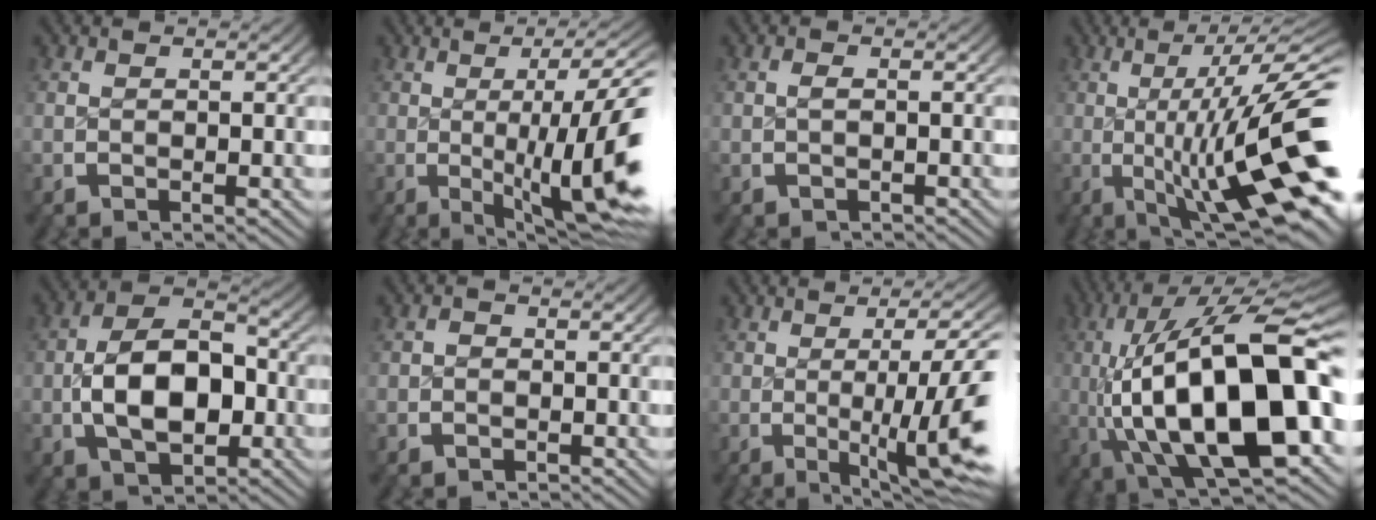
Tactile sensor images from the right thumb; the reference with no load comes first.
{"total": 11.1, "force": [-1.7, 4.6, 10.0], "torque": [-0.145, -0.010, -0.020]}
{"total": 0.0}
{"total": 13.9, "force": [-1.4, 5.7, 12.6], "torque": [-0.201, -0.021, -0.006]}
{"total": 9.5, "force": [-1.1, 6.3, 7.1], "torque": [-0.142, -0.020, -0.004]}
{"total": 0.8, "force": [-0.4, 0.5, -0.4], "torque": [0.005, 0.000, -0.010]}
{"total": 9.0, "force": [-2.0, 3.5, 8.0], "torque": [-0.121, -0.008, -0.024]}
{"total": 23.4, "force": [-3.1, 12.2, 19.7], "torque": [-0.377, -0.060, 0.002]}